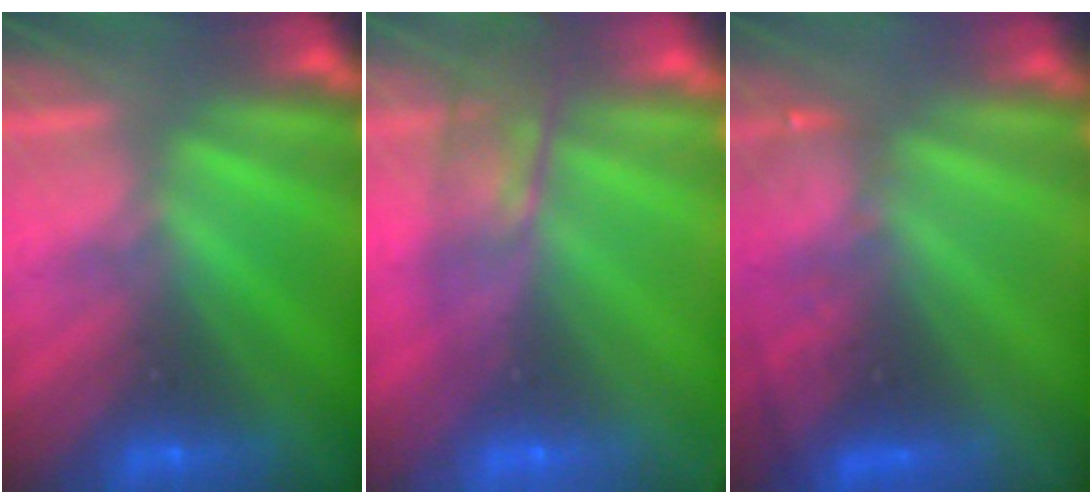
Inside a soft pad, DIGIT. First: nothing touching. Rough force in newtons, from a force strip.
{"total": 7.3}
{"total": 2.9}